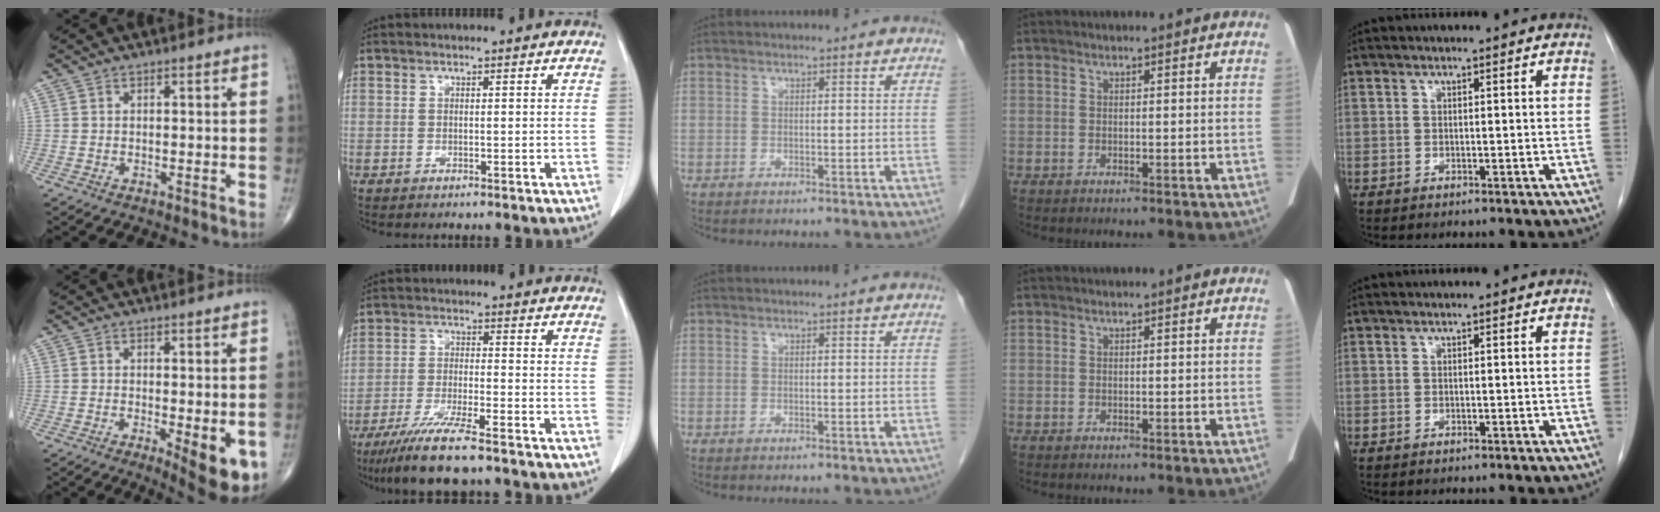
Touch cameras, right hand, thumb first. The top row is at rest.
{"thumb": {"total": 8.0, "force": [-2.2, 2.5, 7.2], "torque": [-0.091, -0.019, -0.026]}, "index": {"total": 10.2, "force": [-8.0, 0.3, 6.3], "torque": [-0.107, -0.027, -0.134]}}